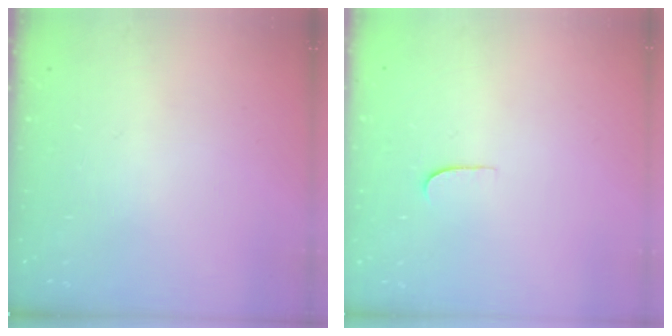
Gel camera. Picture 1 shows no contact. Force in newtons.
{"total": 4.3, "press": 4.3, "slide": 0.2}